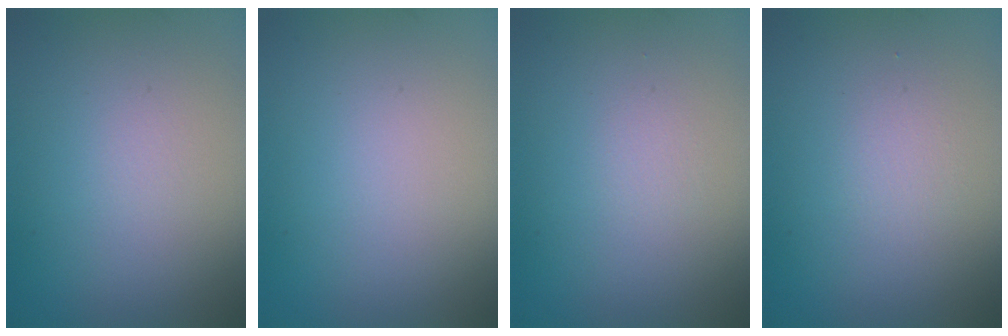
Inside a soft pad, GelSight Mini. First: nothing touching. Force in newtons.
{"total": 0.0}
{"total": 0.5, "press": 0.5, "slide": 0.0}
{"total": 1.0, "press": 1.0, "slide": 0.0}